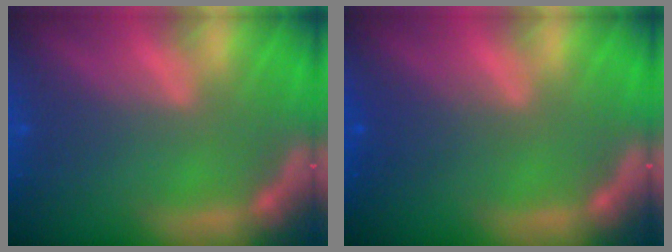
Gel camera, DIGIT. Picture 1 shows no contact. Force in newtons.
{"total": 2.0}